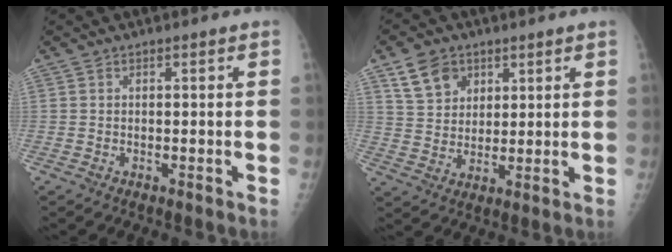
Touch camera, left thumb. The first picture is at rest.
{"total": 8.1, "force": [4.4, 6.0, 3.3], "torque": [-0.037, -0.018, 0.085]}